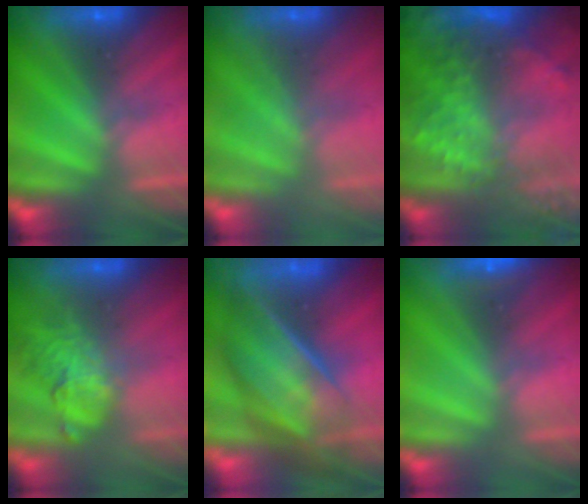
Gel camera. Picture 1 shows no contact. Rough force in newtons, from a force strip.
{"total": 2.1}
{"total": 8.4}
{"total": 2.8}
{"total": 7.3}
{"total": 2.3}